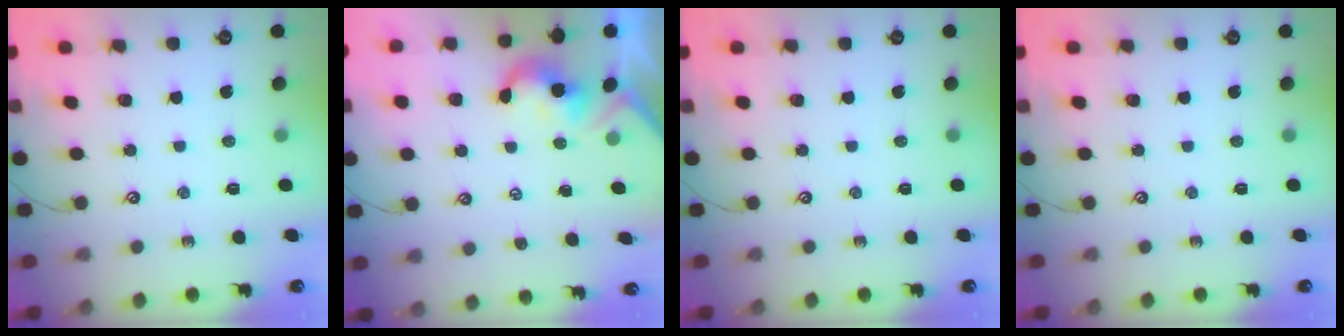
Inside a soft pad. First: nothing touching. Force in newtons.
{"total": 1.9, "press": 1.9, "slide": 0.5}
{"total": 0.0}
{"total": 0.0}